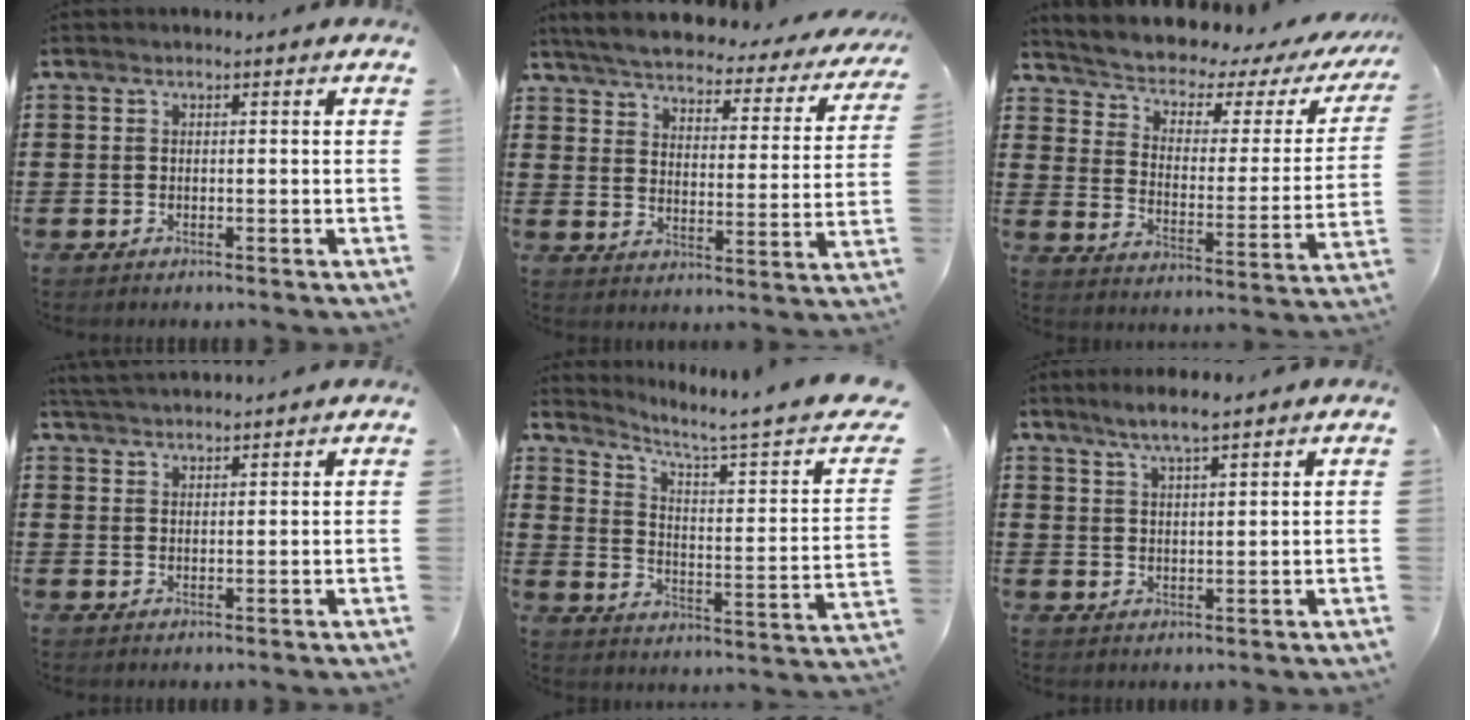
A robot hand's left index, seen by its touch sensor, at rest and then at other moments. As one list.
[{"total": 4.2, "force": [4.1, 0.1, 1.0], "torque": [-0.045, -0.034, 0.063]}, {"total": 3.1, "force": [2.1, 1.4, 1.7], "torque": [-0.051, -0.028, 0.025]}, {"total": 2.4, "force": [2.4, -0.1, 0.1], "torque": [-0.010, -0.005, 0.046]}, {"total": 3.5, "force": [1.9, -0.7, 2.8], "torque": [-0.069, -0.029, 0.019]}, {"total": 4.0, "force": [3.1, 0.4, 2.4], "torque": [-0.055, 0.001, 0.054]}]